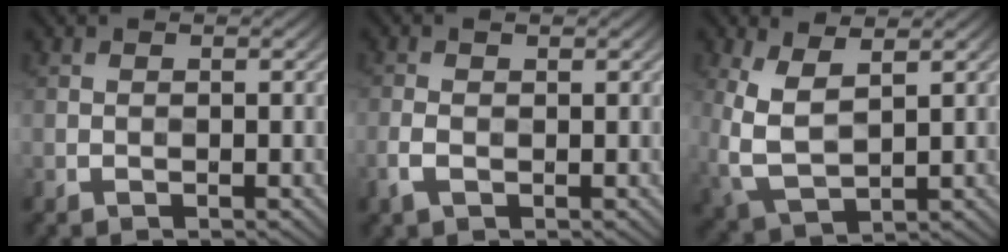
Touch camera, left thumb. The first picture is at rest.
{"total": 2.3, "force": [-0.4, 1.2, 1.9], "torque": [-0.052, -0.001, -0.009]}
{"total": 6.7, "force": [2.2, 3.2, 5.5], "torque": [-0.142, -0.001, 0.044]}